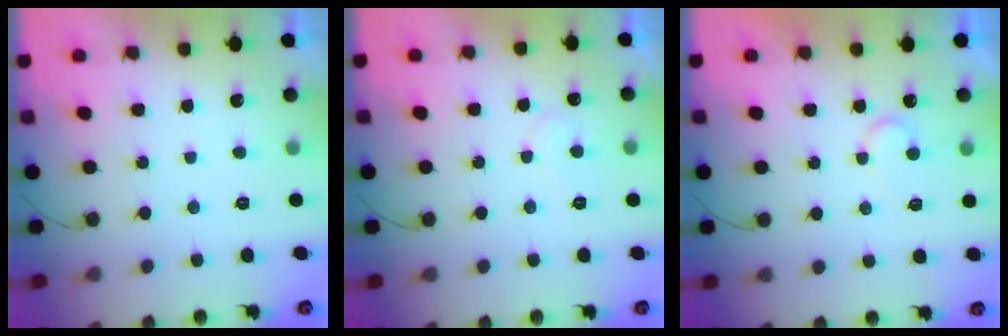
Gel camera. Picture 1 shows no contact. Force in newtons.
{"total": 4.9, "press": 4.9, "slide": 0.4}
{"total": 8.4, "press": 8.4, "slide": 0.7}